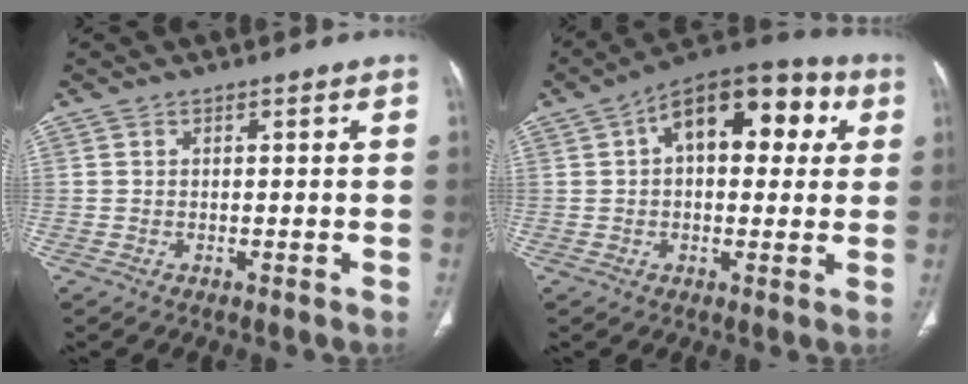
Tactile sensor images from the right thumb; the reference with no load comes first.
{"total": 17.1, "force": [4.6, 9.5, 13.4], "torque": [-0.147, 0.029, 0.057]}